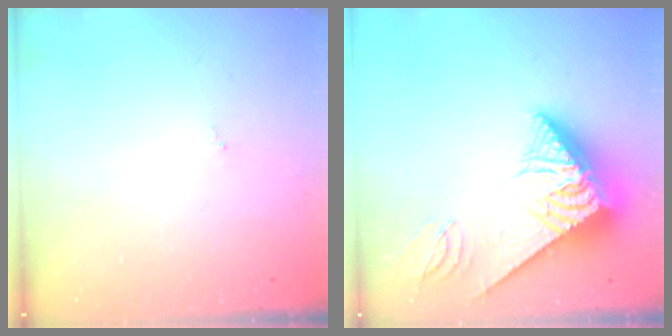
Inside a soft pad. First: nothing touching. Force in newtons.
{"total": 11.1, "press": 10.9, "slide": 2.1}